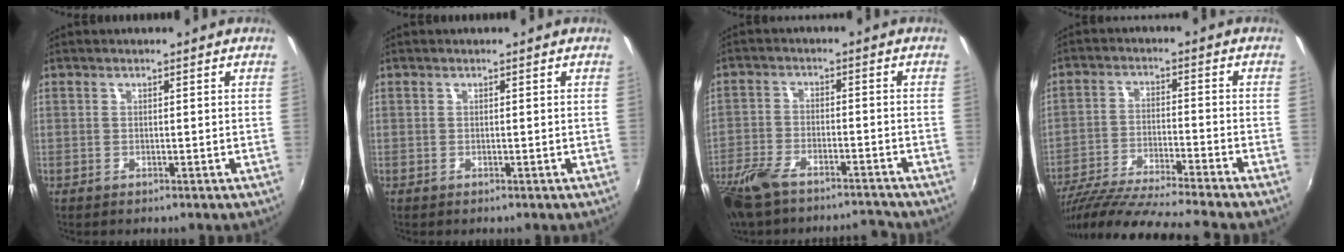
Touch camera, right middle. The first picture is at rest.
{"total": 0.0}
{"total": 12.1, "force": [-10.3, 3.5, 5.4], "torque": [-0.139, -0.014, -0.189]}
{"total": 17.6, "force": [-15.3, -1.4, 8.5], "torque": [-0.162, -0.041, -0.257]}